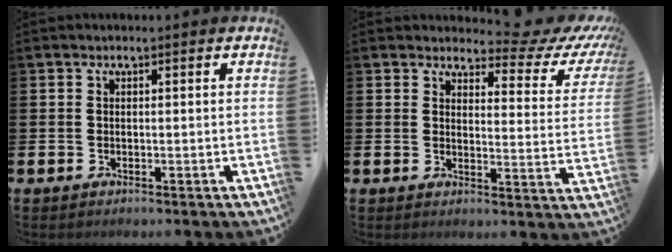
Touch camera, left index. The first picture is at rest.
{"total": 4.5, "force": [3.9, 1.7, 1.6], "torque": [-0.020, -0.038, 0.054]}